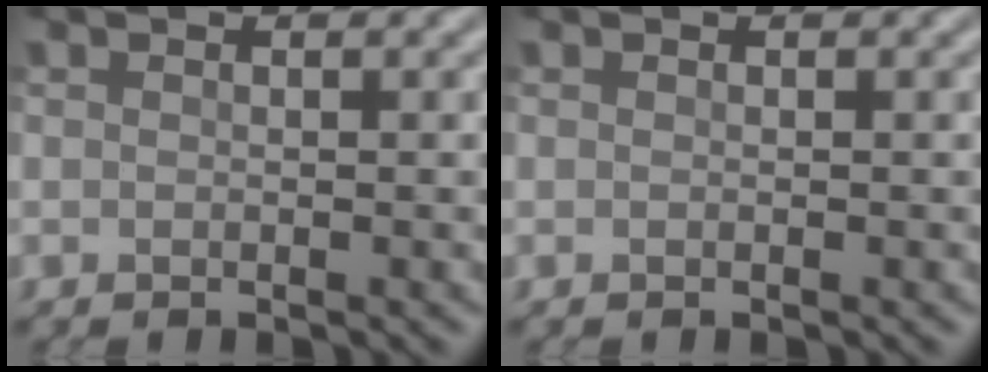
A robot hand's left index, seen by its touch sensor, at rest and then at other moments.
{"total": 0.0}